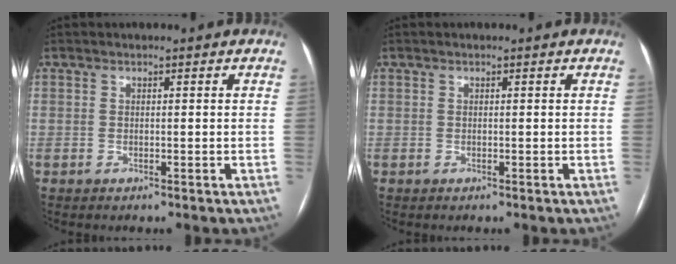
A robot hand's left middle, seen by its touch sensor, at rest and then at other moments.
{"total": 0.0}